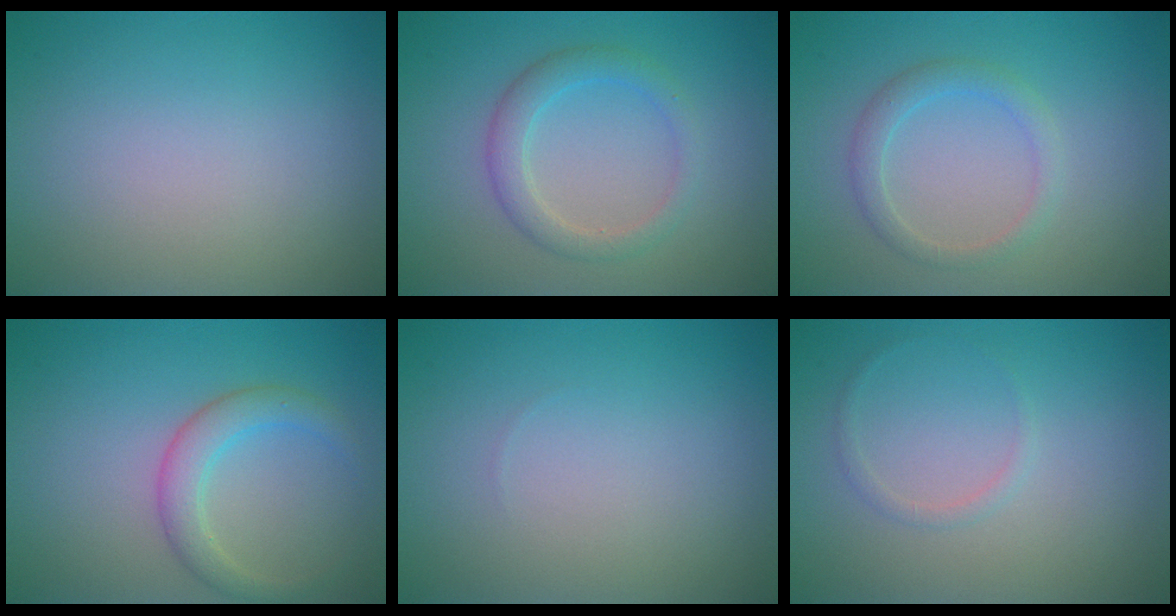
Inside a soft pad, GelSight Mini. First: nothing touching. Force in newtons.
{"total": 2.7, "press": 2.7, "slide": 0.1}
{"total": 2.0, "press": 2.0, "slide": 0.3}
{"total": 2.8, "press": 2.8, "slide": 0.2}
{"total": 0.0}
{"total": 0.8, "press": 0.8, "slide": 0.0}